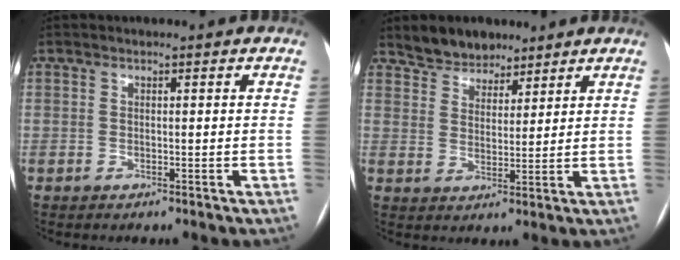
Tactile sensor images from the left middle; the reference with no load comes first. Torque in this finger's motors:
{"motor_torque": [0.06, -0.06, 0.01, 0.00]}